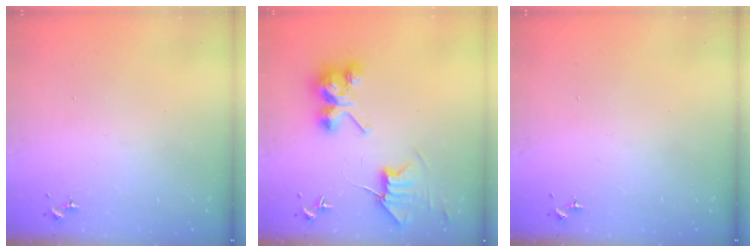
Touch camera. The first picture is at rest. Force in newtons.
{"total": 9.5, "press": 9.5, "slide": 0.6}
{"total": 0.0}